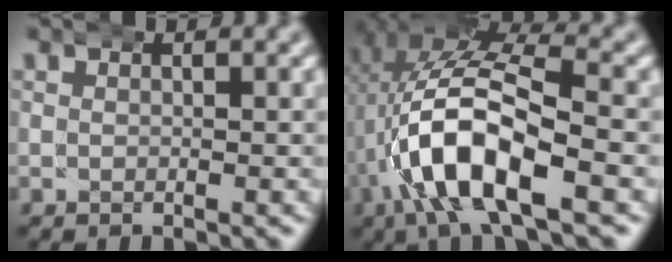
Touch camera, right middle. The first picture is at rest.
{"total": 10.7, "force": [-1.5, 5.5, 9.0], "torque": [-0.182, -0.006, -0.027]}